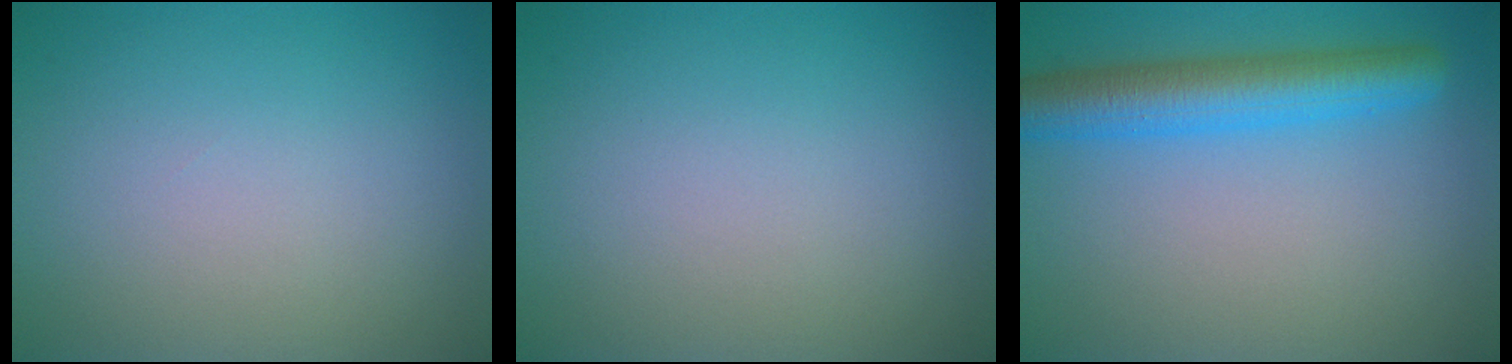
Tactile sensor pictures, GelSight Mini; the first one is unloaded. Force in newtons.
{"total": 0.0}
{"total": 5.6, "press": 5.6, "slide": 0.2}